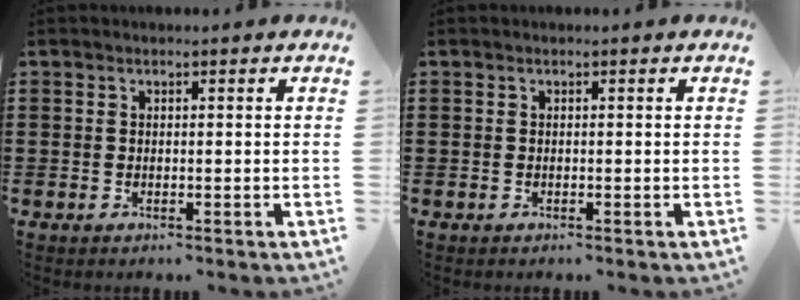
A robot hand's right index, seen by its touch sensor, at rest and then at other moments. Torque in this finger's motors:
{"motor_torque": [0.00, 0.00, 0.00, 0.00]}